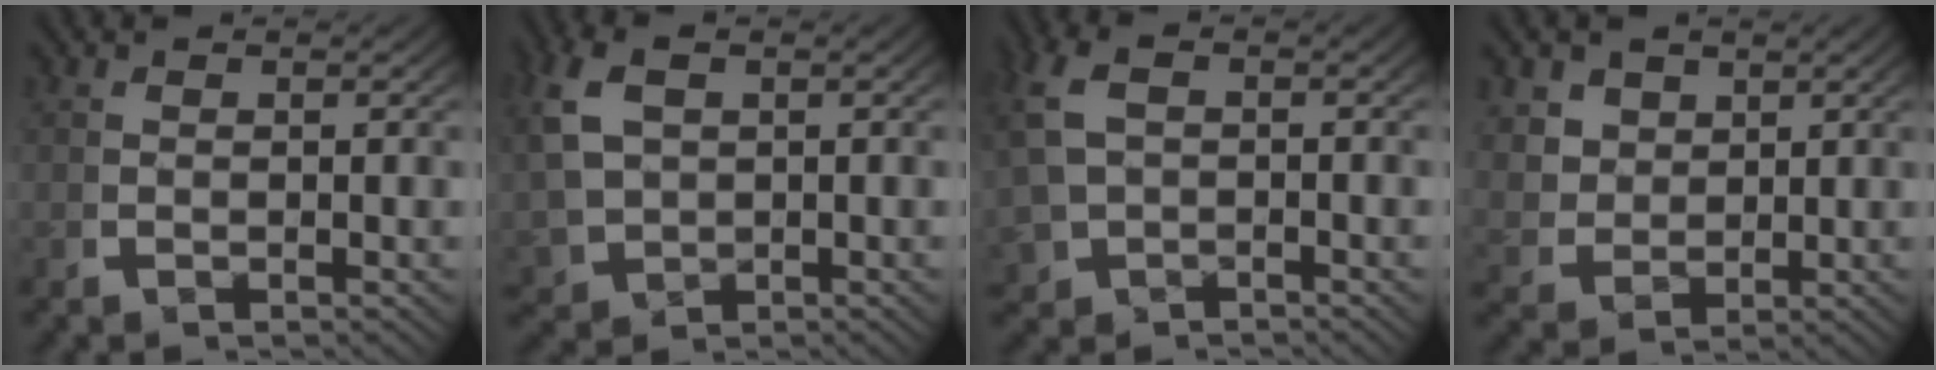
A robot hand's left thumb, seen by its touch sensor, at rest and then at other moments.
{"total": 4.4, "force": [1.0, 3.2, 2.9], "torque": [-0.080, -0.010, 0.034]}
{"total": 3.6, "force": [-0.4, 2.6, 2.5], "torque": [-0.078, -0.012, 0.006]}
{"total": 4.2, "force": [1.9, 3.2, 2.0], "torque": [-0.046, -0.021, 0.048]}